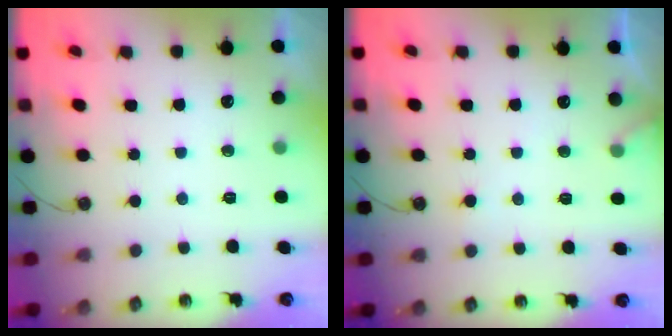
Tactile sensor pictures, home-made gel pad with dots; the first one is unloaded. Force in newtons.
{"total": 6.3, "press": 6.3, "slide": 0.4}